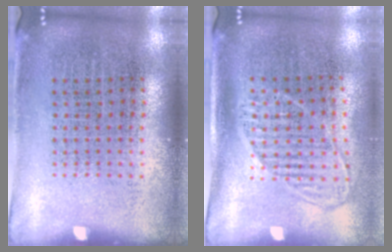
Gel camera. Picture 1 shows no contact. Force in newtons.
{"total": 1.5, "press": 1.3, "slide": 0.7}